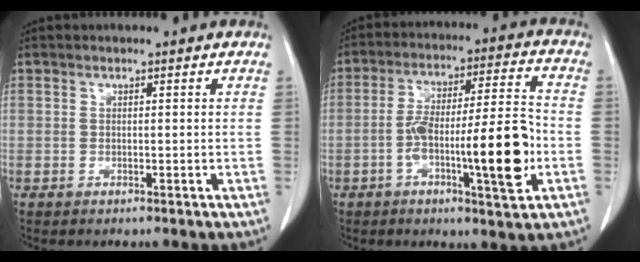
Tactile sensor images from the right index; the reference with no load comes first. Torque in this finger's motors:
{"motor_torque": [1.37, -0.77, 0.55, 0.18]}